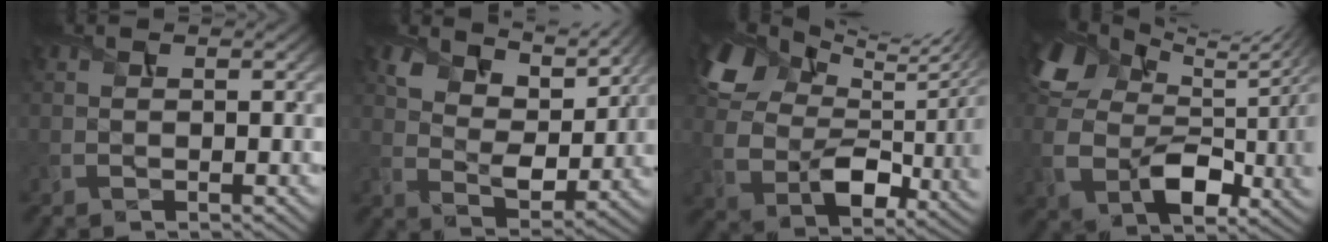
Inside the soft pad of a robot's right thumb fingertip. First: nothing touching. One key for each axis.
{"total": 8.8, "fx": 6.3, "fy": 4.4, "fz": 4.4, "tx": -0.101, "ty": -0.005, "tz": 0.110}
{"total": 13.9, "fx": 6.8, "fy": 8.1, "fz": 9.0, "tx": -0.204, "ty": 0.003, "tz": 0.133}
{"total": 12.5, "fx": 3.9, "fy": 8.2, "fz": 8.6, "tx": -0.199, "ty": -0.018, "tz": 0.079}